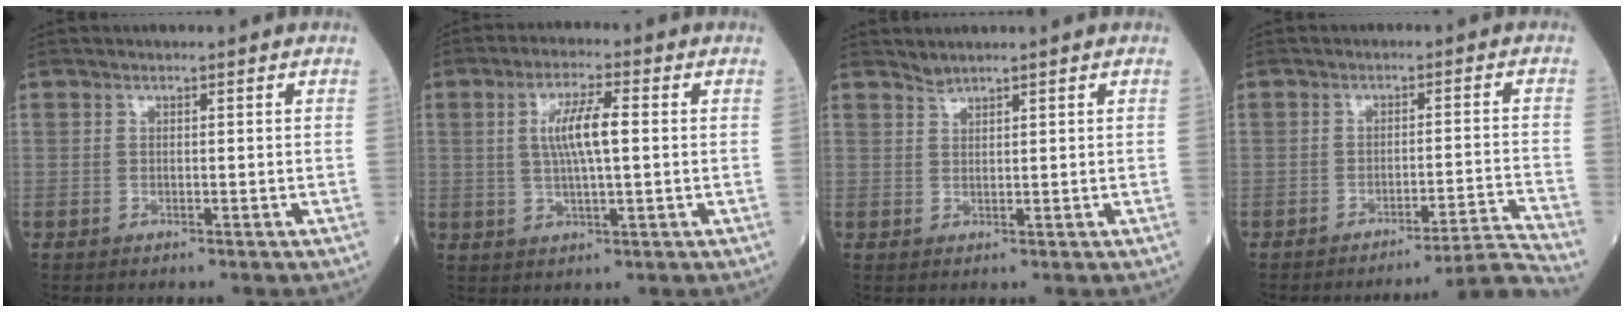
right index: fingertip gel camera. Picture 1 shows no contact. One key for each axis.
{"total": 6.8, "fx": 0.9, "fy": 1.0, "fz": 6.7, "tx": -0.130, "ty": 0.007, "tz": 0.017}
{"total": 1.2, "fx": 1.2, "fy": -0.2, "fz": 0.0, "tx": -0.001, "ty": 0.000, "tz": 0.025}
{"total": 9.3, "fx": -8.5, "fy": -3.7, "fz": 0.8, "tx": 0.013, "ty": 0.001, "tz": -0.120}